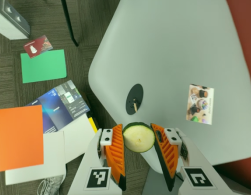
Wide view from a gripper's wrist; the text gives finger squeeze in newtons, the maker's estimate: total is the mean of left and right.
{"total": 9.0, "left": 9.2, "right": 8.9}